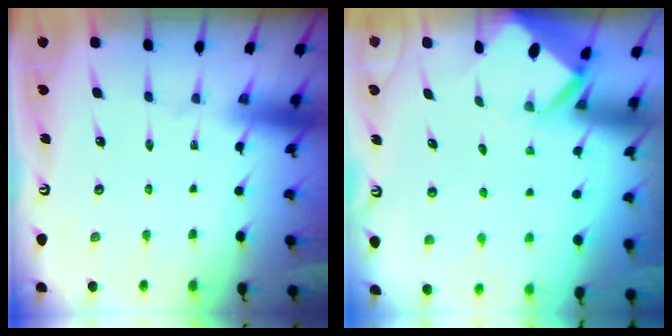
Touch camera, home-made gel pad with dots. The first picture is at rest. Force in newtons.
{"total": 3.0, "press": 3.0, "slide": 0.1}